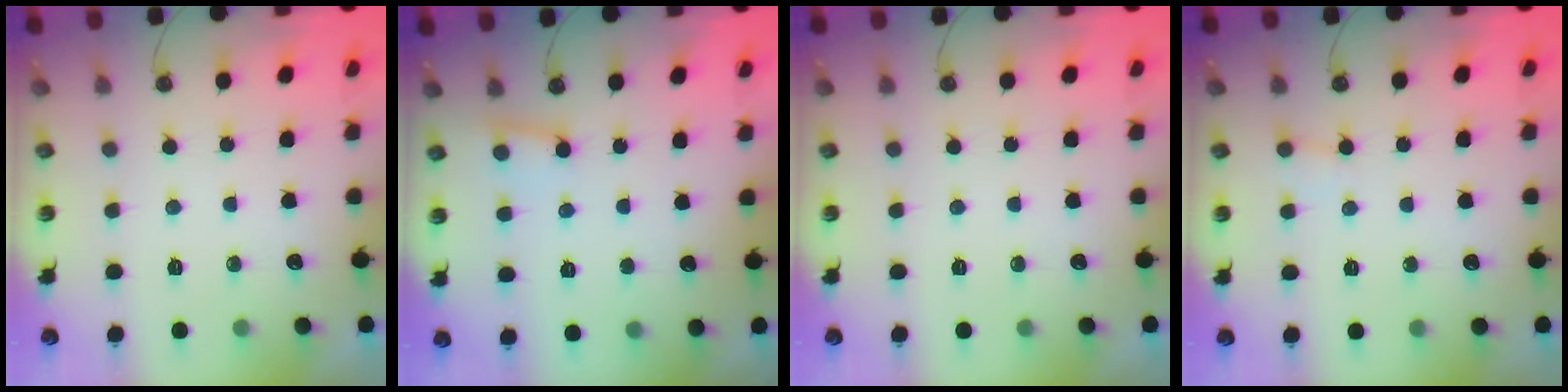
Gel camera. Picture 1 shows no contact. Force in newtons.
{"total": 3.2, "press": 3.1, "slide": 0.8}
{"total": 0.0}
{"total": 5.4, "press": 5.4, "slide": 0.5}